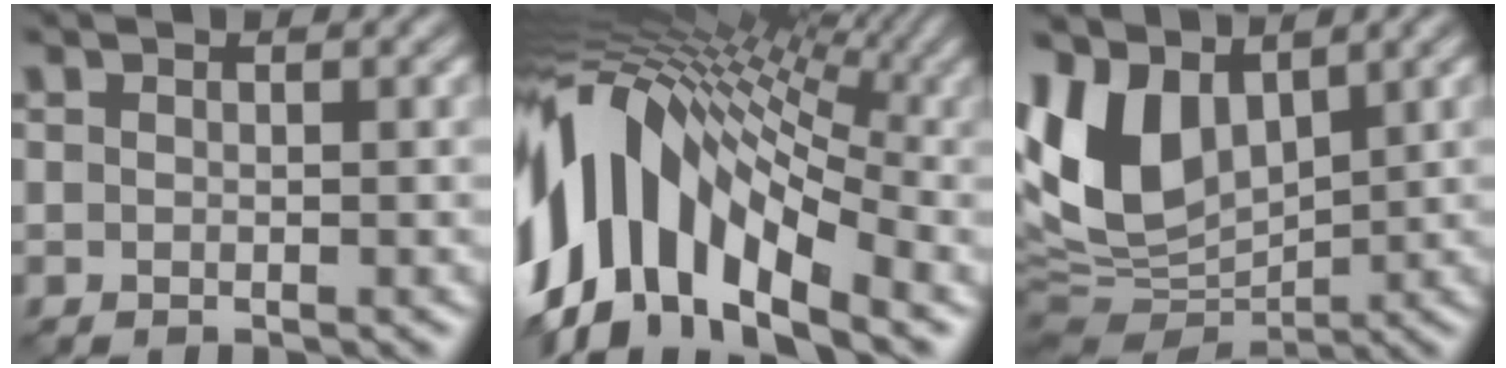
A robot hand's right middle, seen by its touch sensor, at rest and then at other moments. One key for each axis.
{"total": 13.9, "fx": -1.7, "fy": 7.5, "fz": 11.6, "tx": -0.202, "ty": 0.038, "tz": -0.048}
{"total": 7.7, "fx": 2.2, "fy": 4.9, "fz": 5.6, "tx": -0.124, "ty": -0.007, "tz": 0.038}